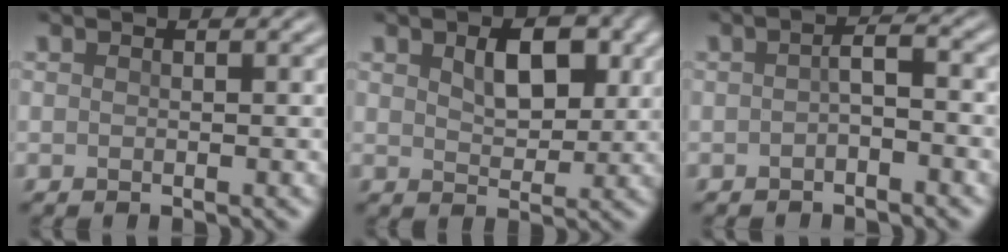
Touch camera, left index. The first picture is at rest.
{"total": 4.0, "force": [1.4, 2.3, 3.0], "torque": [-0.054, 0.003, 0.020]}
{"total": 1.8, "force": [-0.7, 0.6, 1.6], "torque": [-0.030, 0.005, -0.017]}